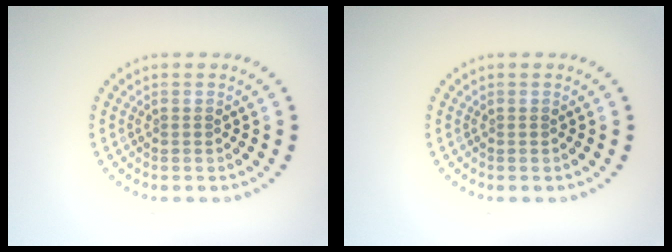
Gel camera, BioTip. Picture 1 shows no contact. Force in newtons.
{"total": 0.0}